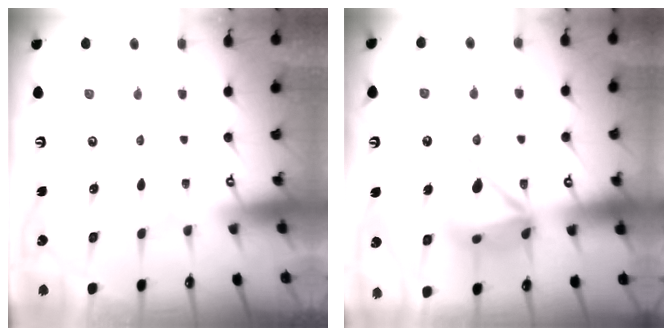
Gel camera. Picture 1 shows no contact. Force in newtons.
{"total": 16.4, "press": 16.3, "slide": 2.2}